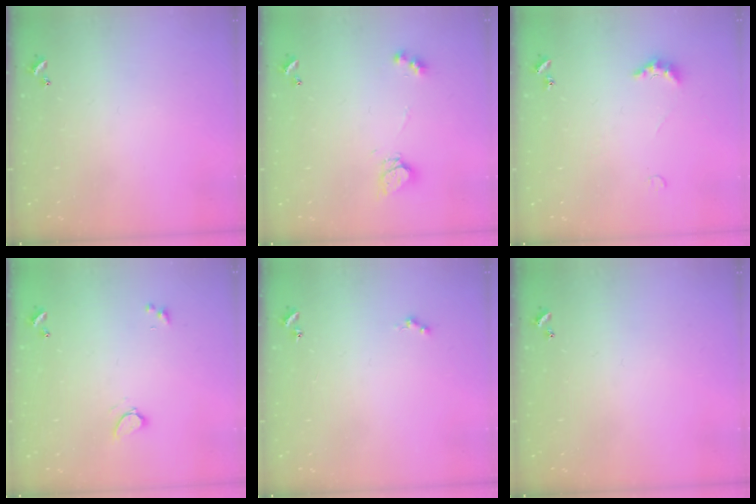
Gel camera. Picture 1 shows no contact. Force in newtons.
{"total": 8.7, "press": 8.7, "slide": 1.0}
{"total": 3.2, "press": 3.1, "slide": 0.7}
{"total": 1.3, "press": 1.3, "slide": 0.2}
{"total": 0.8, "press": 0.6, "slide": 0.4}
{"total": 0.0}